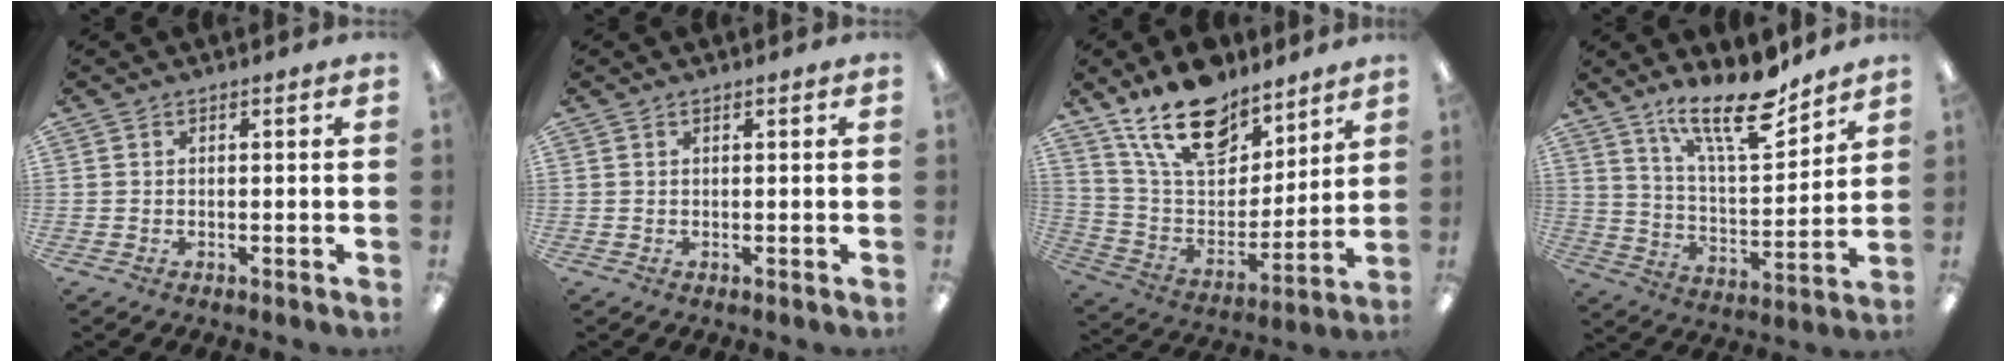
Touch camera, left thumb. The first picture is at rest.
{"total": 0.5, "force": [0.4, 0.2, 0.3], "torque": [-0.006, 0.003, 0.007]}
{"total": 19.0, "force": [13.8, 9.5, 9.0], "torque": [-0.168, -0.078, 0.250]}
{"total": 16.5, "force": [12.6, 4.7, 9.6], "torque": [-0.154, -0.079, 0.210]}